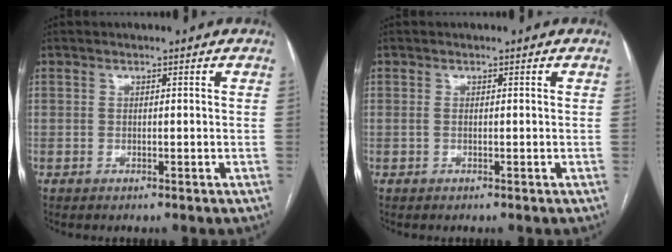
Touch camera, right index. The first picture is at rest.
{"total": 0.0}